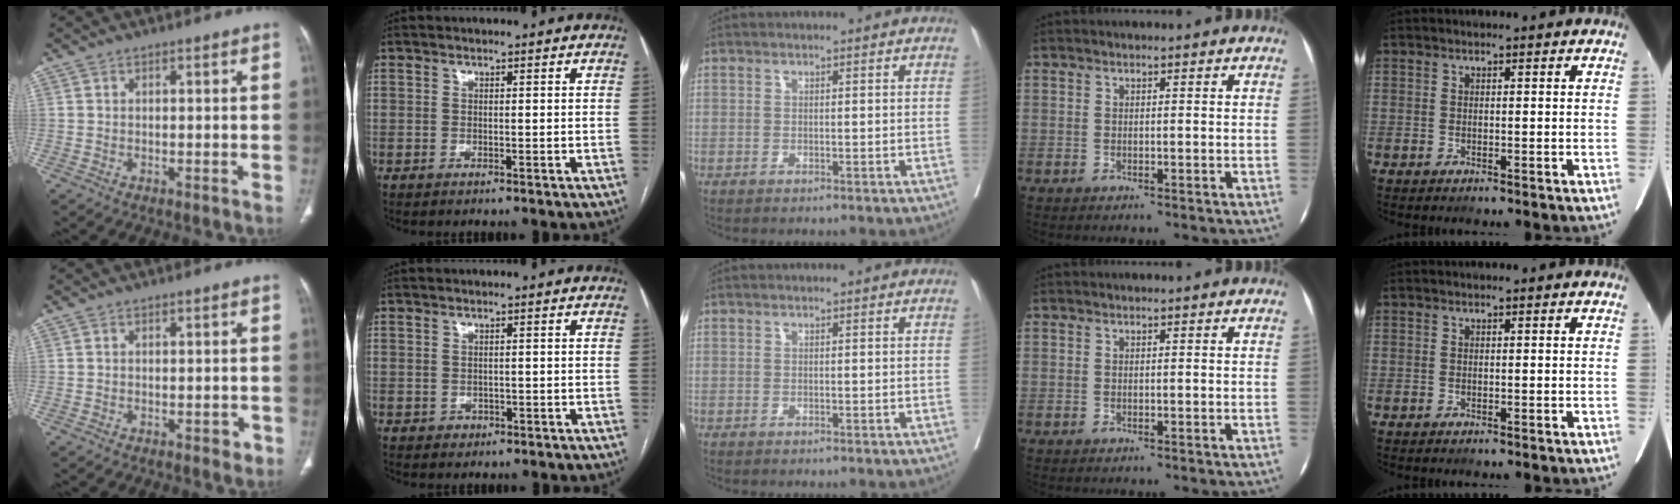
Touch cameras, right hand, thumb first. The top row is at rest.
{"thumb": {"total": 1.5, "force": [-0.7, 0.9, 1.0], "torque": [-0.005, 0.002, -0.008]}, "index": {"total": 1.4, "force": [-0.6, 1.2, 0.1], "torque": [0.000, 0.005, -0.007]}}